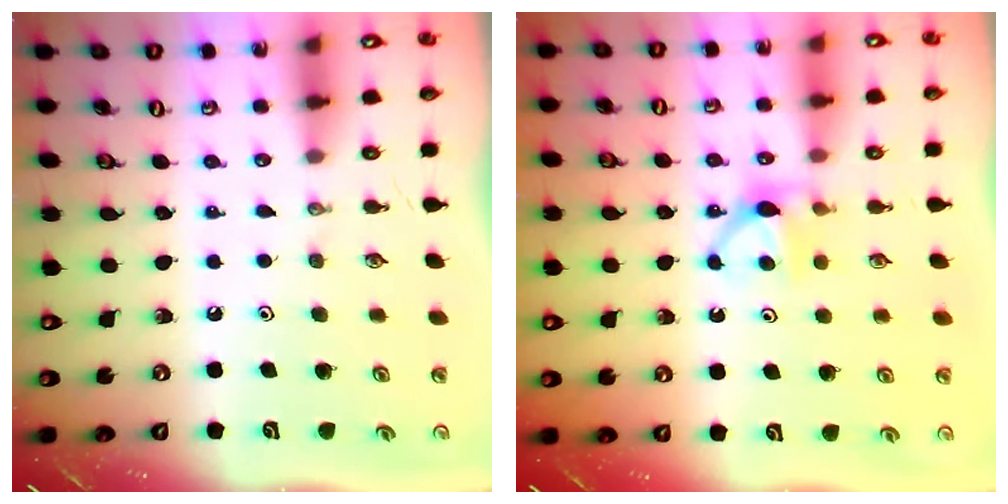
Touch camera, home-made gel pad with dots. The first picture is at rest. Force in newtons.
{"total": 5.4, "press": 5.3, "slide": 0.8}